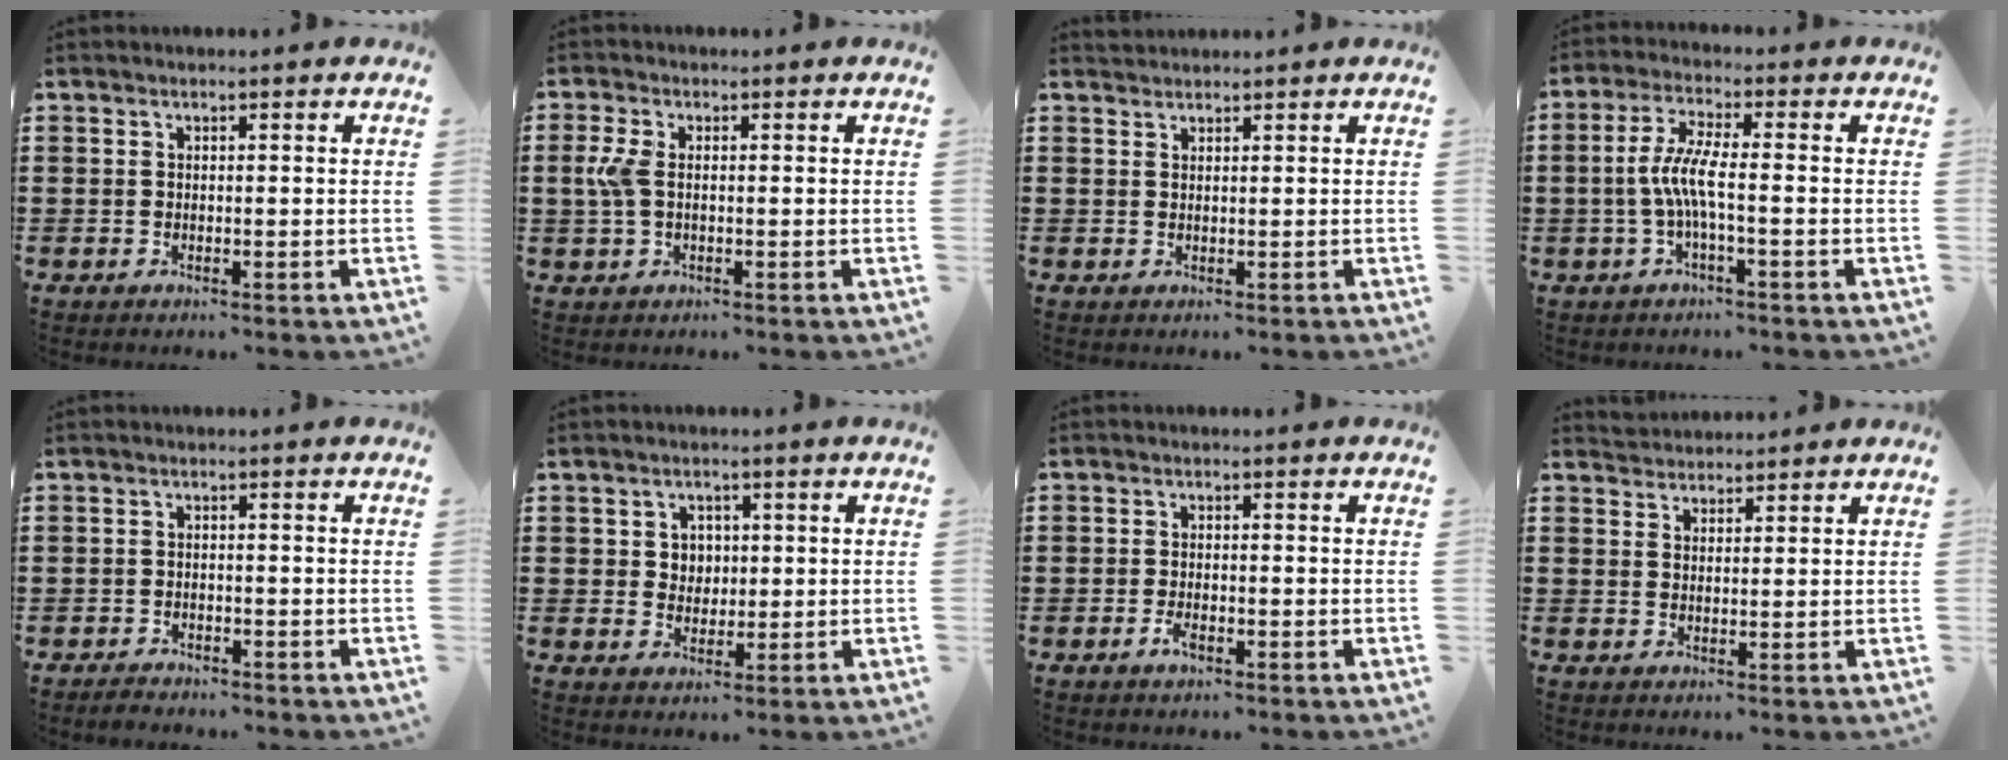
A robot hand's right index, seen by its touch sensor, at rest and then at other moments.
{"total": 4.1, "force": [0.1, 2.1, 3.6], "torque": [-0.110, -0.005, -0.011]}
{"total": 0.9, "force": [0.9, 0.1, -0.3], "torque": [0.006, 0.003, 0.017]}
{"total": 5.8, "force": [-1.2, 0.7, 5.6], "torque": [-0.130, -0.011, -0.033]}
{"total": 1.3, "force": [-1.3, 0.1, 0.0], "torque": [-0.004, 0.002, -0.028]}
{"total": 2.9, "force": [0.8, 2.7, 0.8], "torque": [-0.027, 0.012, 0.011]}
{"total": 2.1, "force": [-1.1, 0.7, 1.7], "torque": [-0.039, -0.006, -0.022]}
{"total": 1.9, "force": [1.8, 0.3, -0.6], "torque": [0.006, 0.004, 0.038]}